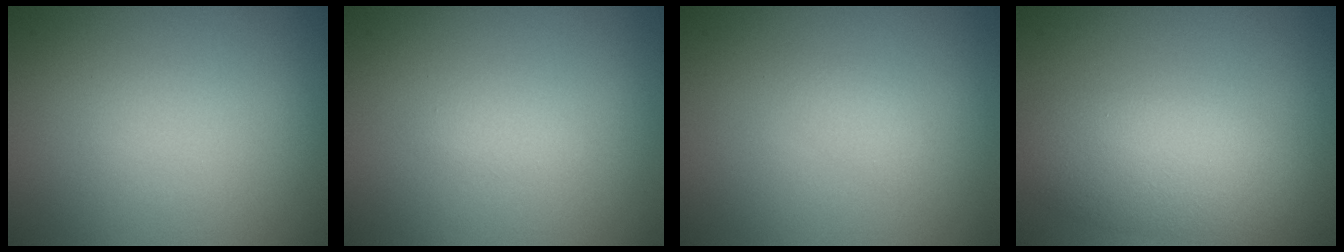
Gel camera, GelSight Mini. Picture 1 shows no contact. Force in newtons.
{"total": 0.6, "press": 0.6, "slide": 0.0}
{"total": 0.7, "press": 0.7, "slide": 0.0}
{"total": 5.7, "press": 5.7, "slide": 0.4}